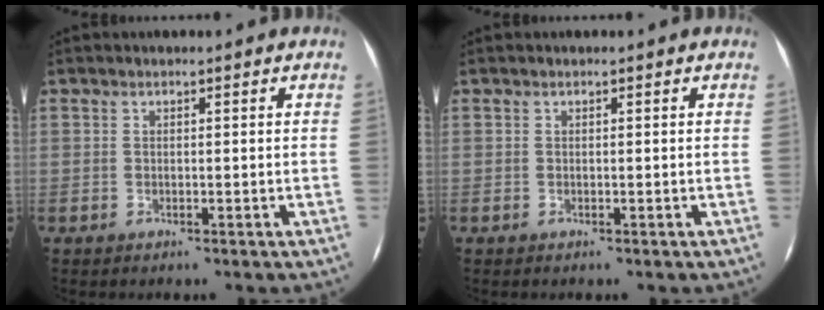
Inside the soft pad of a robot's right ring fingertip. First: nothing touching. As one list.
[{"total": 0.0}]